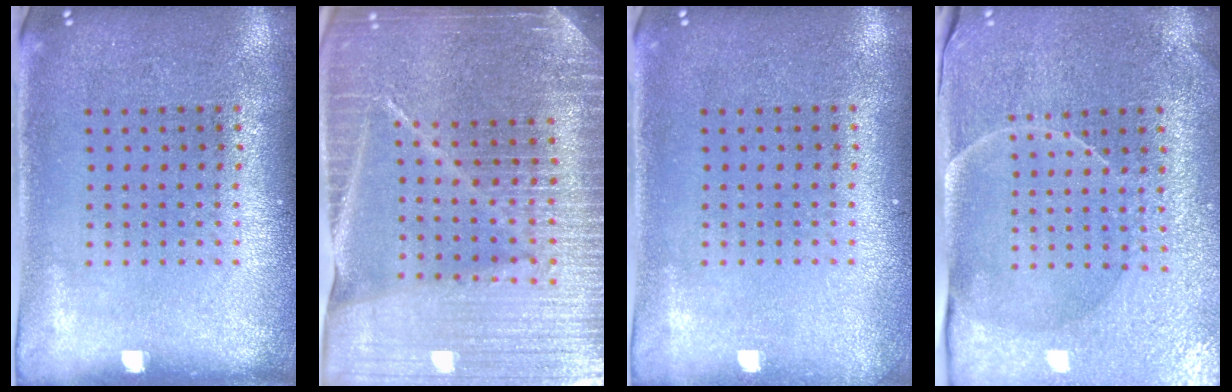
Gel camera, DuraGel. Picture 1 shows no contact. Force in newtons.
{"total": 5.6, "press": 4.9, "slide": 2.7}
{"total": 0.7, "press": 0.7, "slide": 0.0}
{"total": 3.8, "press": 3.7, "slide": 0.8}